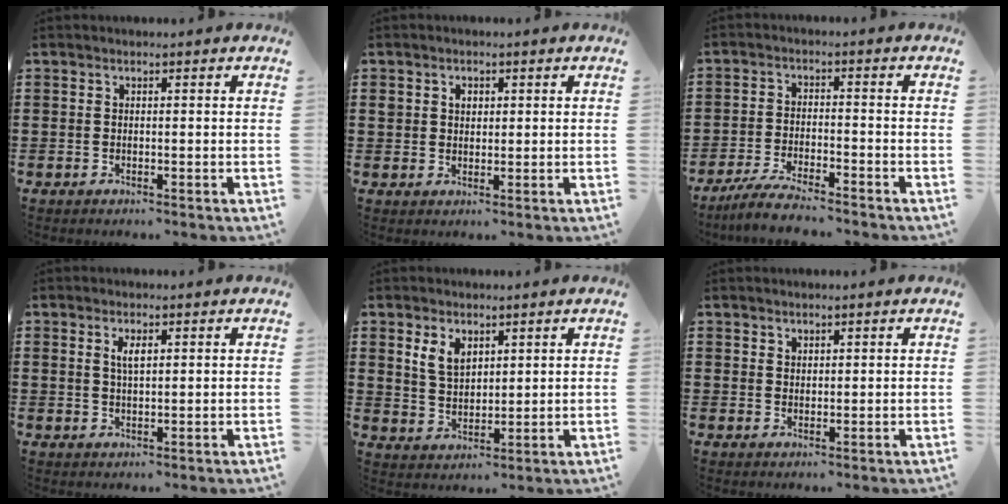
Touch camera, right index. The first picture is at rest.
{"total": 2.0, "force": [0.8, 1.6, 0.8], "torque": [-0.022, 0.009, 0.014]}
{"total": 4.7, "force": [-4.4, 0.1, 1.7], "torque": [-0.043, -0.007, -0.087]}
{"total": 2.5, "force": [0.9, 0.9, 2.1], "torque": [-0.045, 0.004, 0.015]}
{"total": 4.6, "force": [2.4, 2.9, 2.7], "torque": [-0.062, 0.009, 0.043]}
{"total": 1.5, "force": [1.3, 0.8, 0.0], "torque": [-0.002, 0.001, 0.026]}